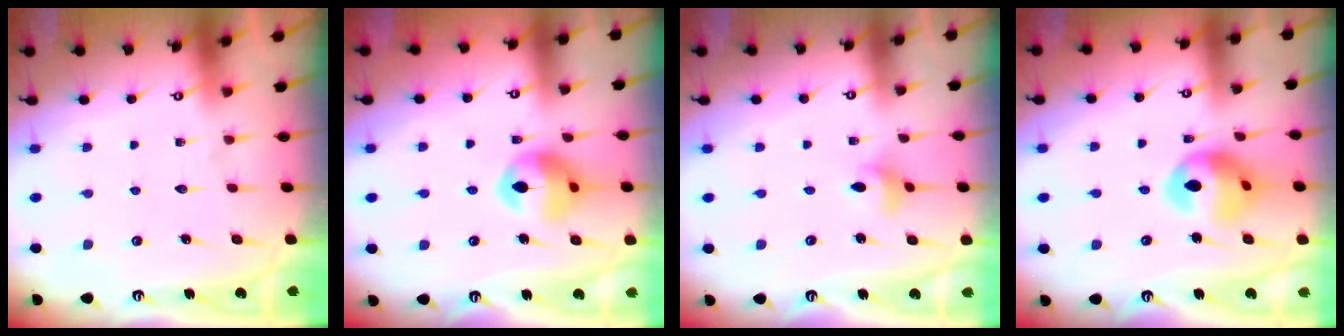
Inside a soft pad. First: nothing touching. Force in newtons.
{"total": 12.8, "press": 12.7, "slide": 1.3}
{"total": 2.8, "press": 2.8, "slide": 0.3}
{"total": 13.3, "press": 13.2, "slide": 1.5}